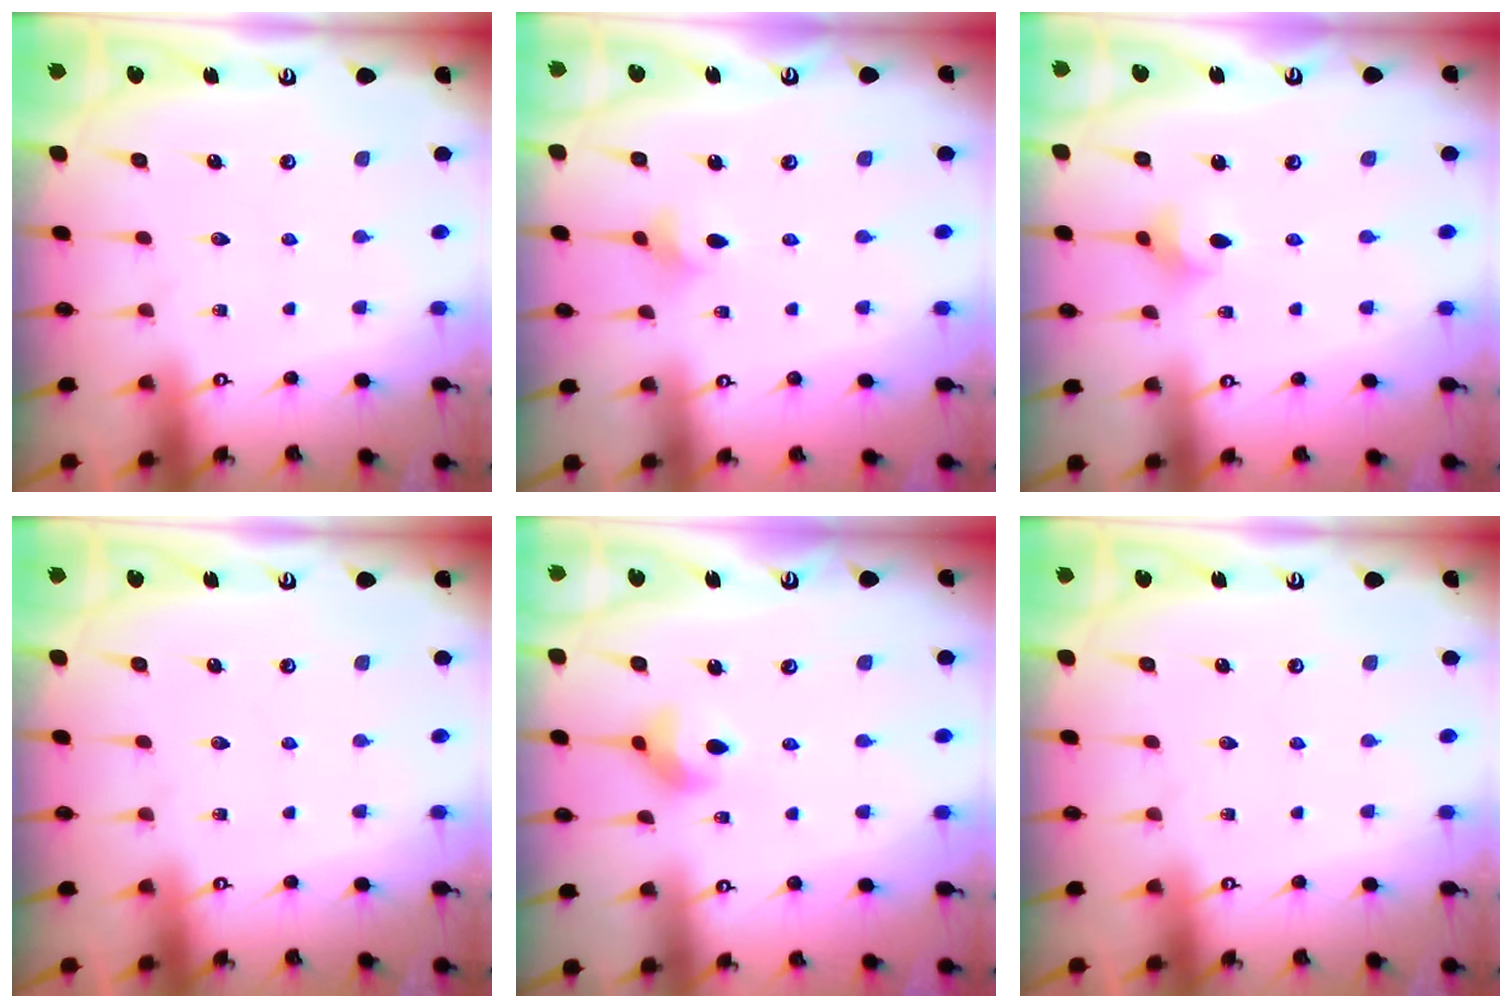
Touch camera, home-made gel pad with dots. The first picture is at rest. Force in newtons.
{"total": 3.4, "press": 3.4, "slide": 0.7}
{"total": 3.6, "press": 3.5, "slide": 0.7}
{"total": 0.0}
{"total": 6.8, "press": 6.8, "slide": 0.5}
{"total": 0.0}